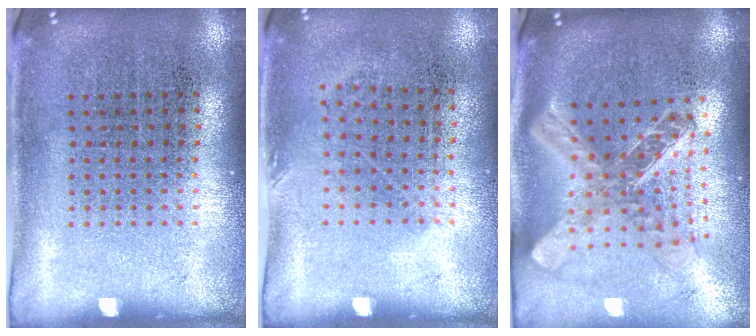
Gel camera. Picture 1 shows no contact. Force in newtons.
{"total": 0.8, "press": 0.6, "slide": 0.5}
{"total": 2.5, "press": 2.0, "slide": 1.6}